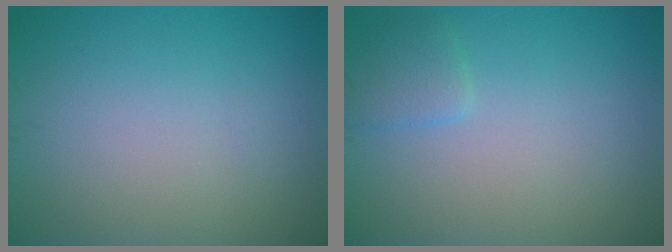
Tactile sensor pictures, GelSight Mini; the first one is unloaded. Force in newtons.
{"total": 1.5, "press": 1.5, "slide": 0.2}